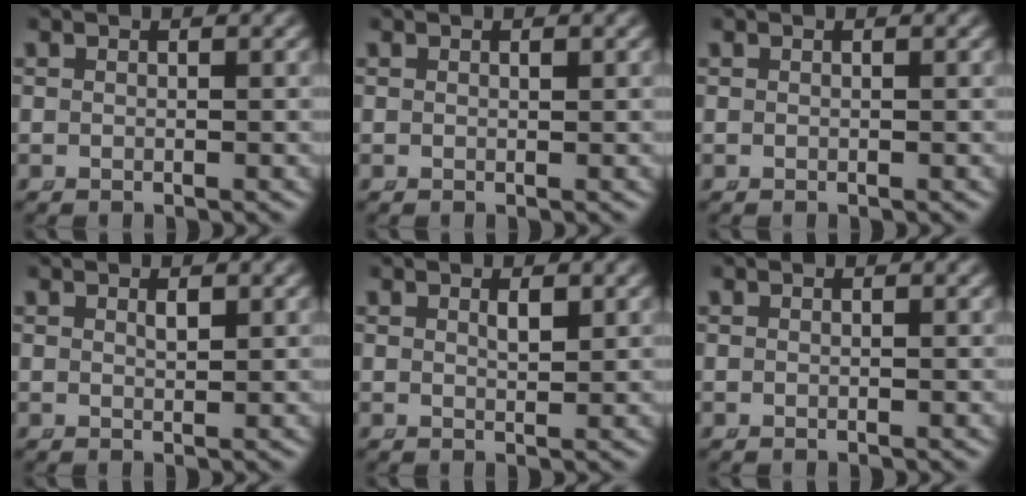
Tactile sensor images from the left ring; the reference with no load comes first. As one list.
[{"total": 0.0}, {"total": 0.0}, {"total": 0.7, "force": [0.4, -0.1, 0.6], "torque": [-0.011, -0.010, 0.015]}, {"total": 1.0, "force": [0.6, 0.0, 0.9], "torque": [-0.014, -0.010, 0.016]}, {"total": 0.0}]